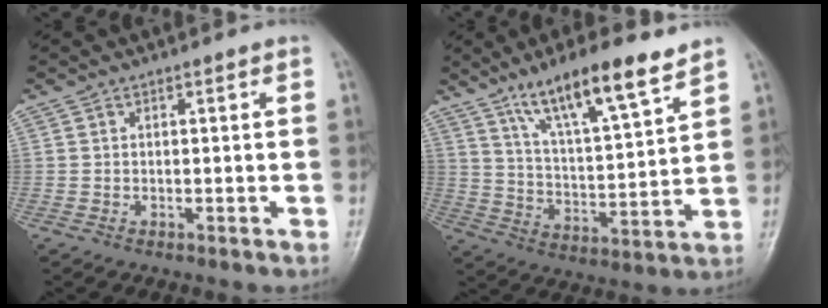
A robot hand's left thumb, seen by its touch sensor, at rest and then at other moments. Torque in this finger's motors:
{"motor_torque": [0.55, 0.30, 1.49, -1.28, 0.29]}